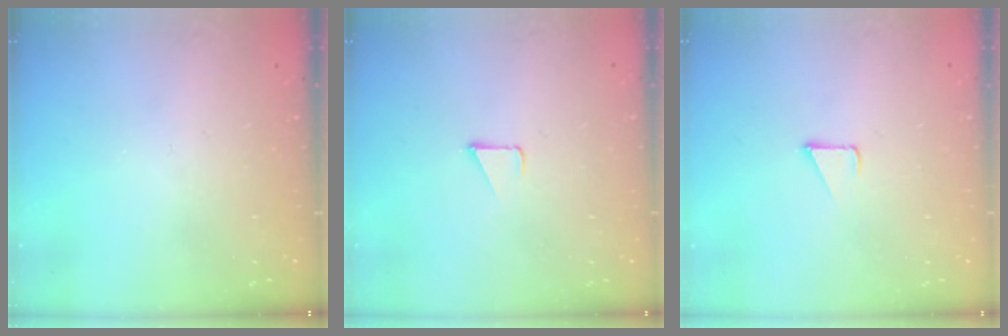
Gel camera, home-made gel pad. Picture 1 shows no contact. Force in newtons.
{"total": 1.8, "press": 1.7, "slide": 0.1}
{"total": 2.4, "press": 2.4, "slide": 0.2}